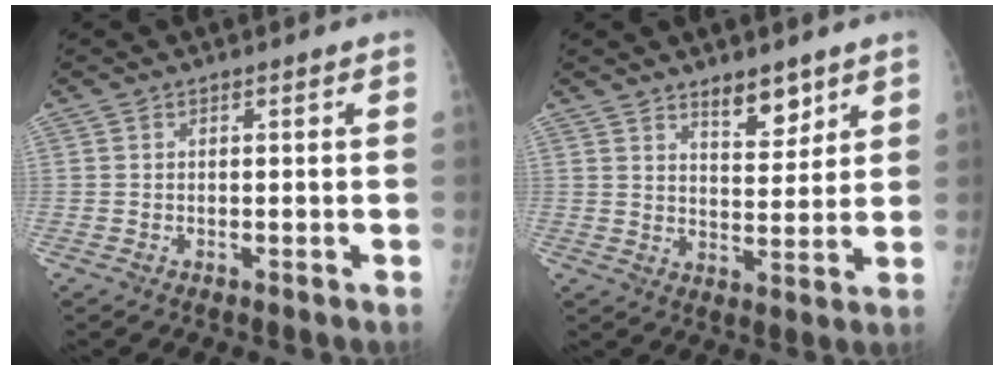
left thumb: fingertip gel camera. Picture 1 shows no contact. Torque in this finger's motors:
{"motor_torque": [0.11, -0.01, 0.26, -0.03, 0.02]}